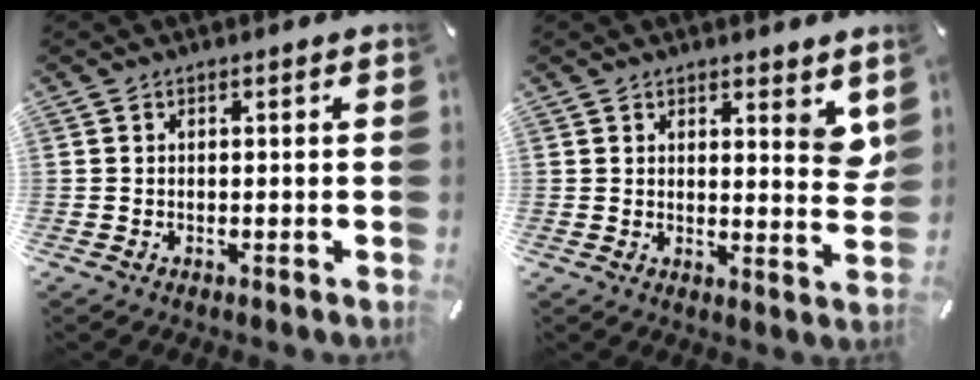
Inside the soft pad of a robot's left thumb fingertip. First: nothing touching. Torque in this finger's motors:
{"motor_torque": [1.47, 0.36, 0.26, -0.10, -0.03]}